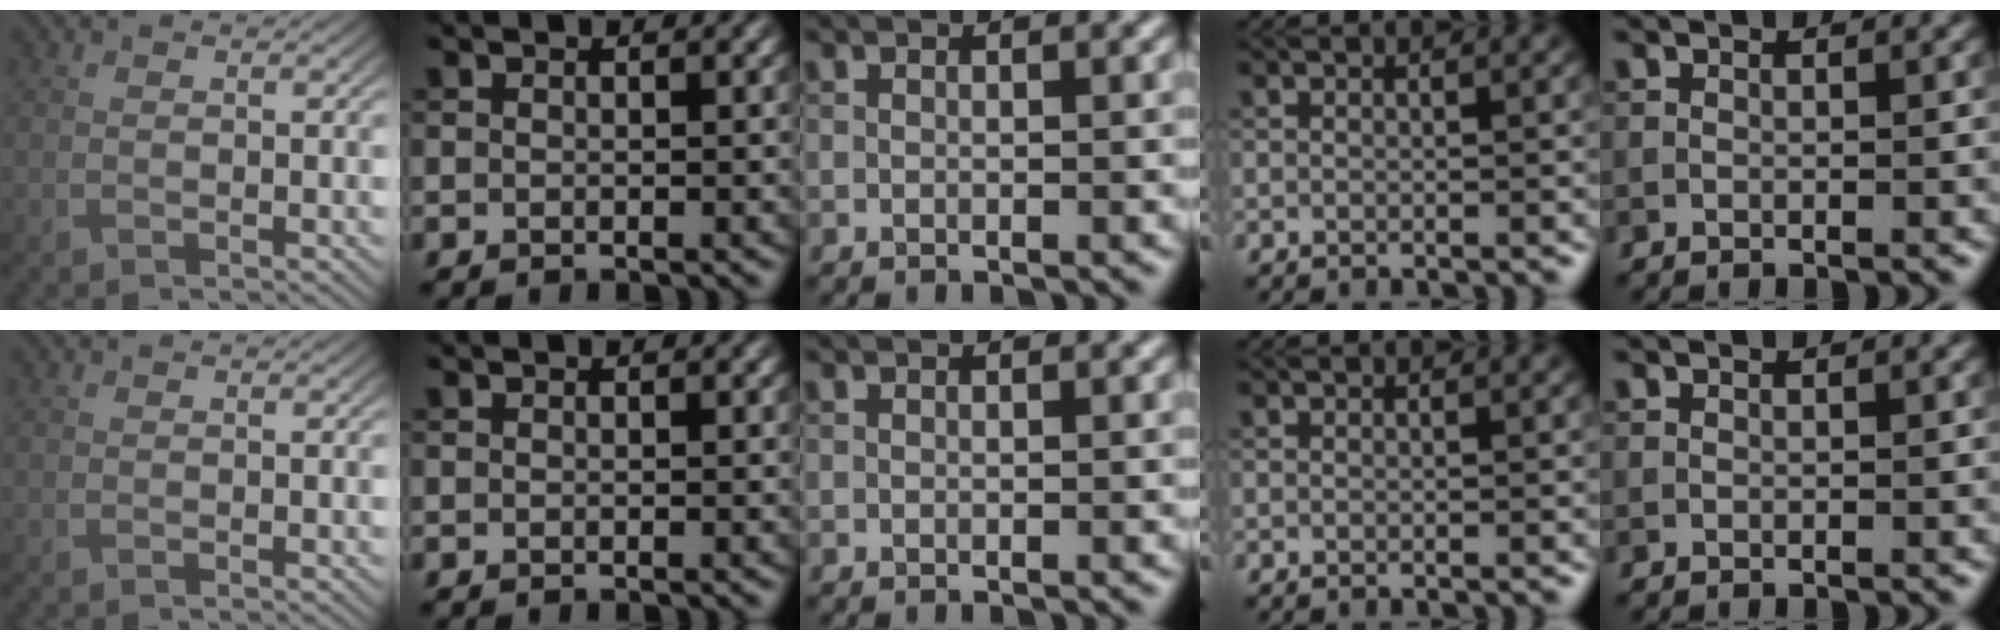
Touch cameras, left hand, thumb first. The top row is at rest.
{}